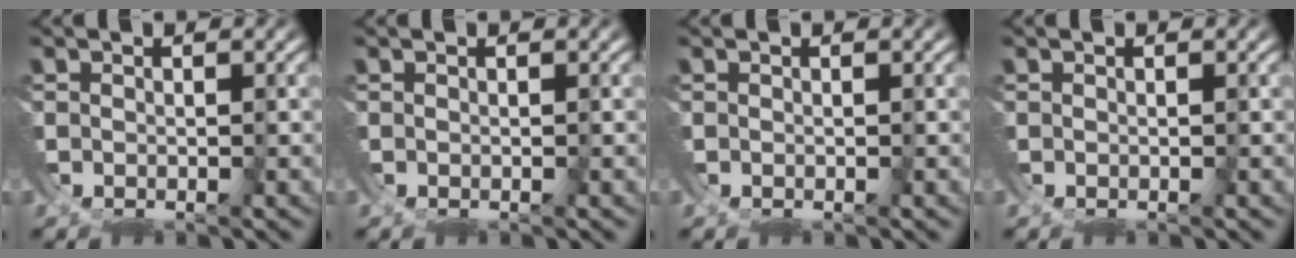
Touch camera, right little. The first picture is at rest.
{"total": 0.0}
{"total": 0.0}
{"total": 0.0}